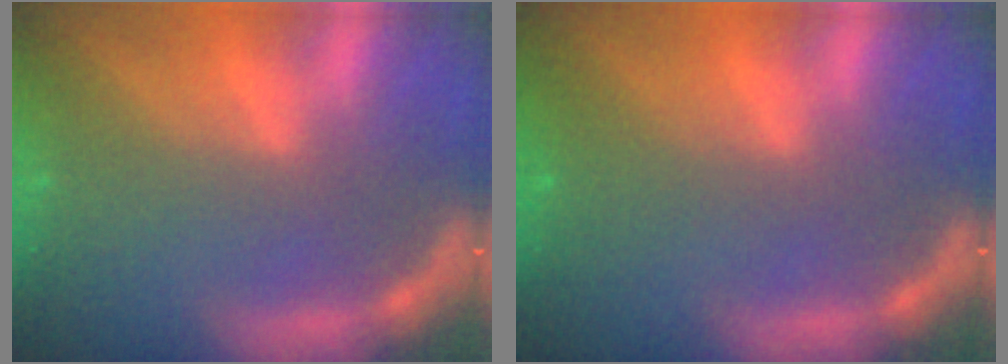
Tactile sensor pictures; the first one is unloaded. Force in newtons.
{"total": 1.5}